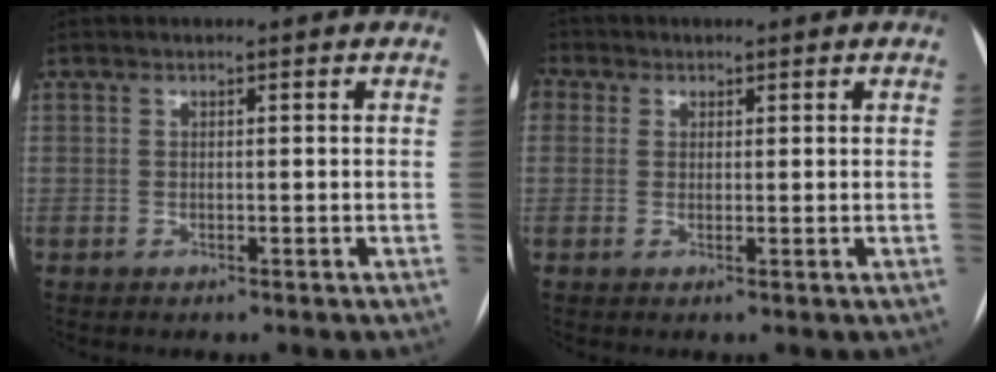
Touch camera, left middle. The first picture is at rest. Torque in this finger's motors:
{"motor_torque": [1.58, -0.55, 1.05, 0.21]}